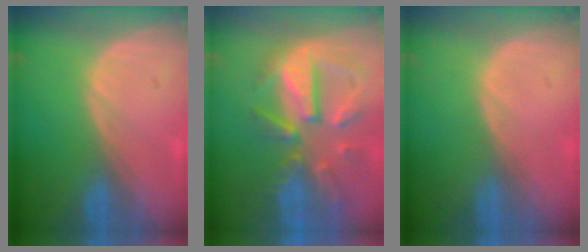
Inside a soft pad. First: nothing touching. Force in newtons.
{"total": 11.3, "press": 9.9, "slide": 5.5}
{"total": 0.0}